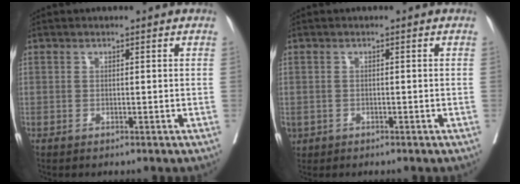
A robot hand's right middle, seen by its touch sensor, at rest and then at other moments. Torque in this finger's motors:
{"motor_torque": [0.74, 0.17, 1.06, 0.21]}